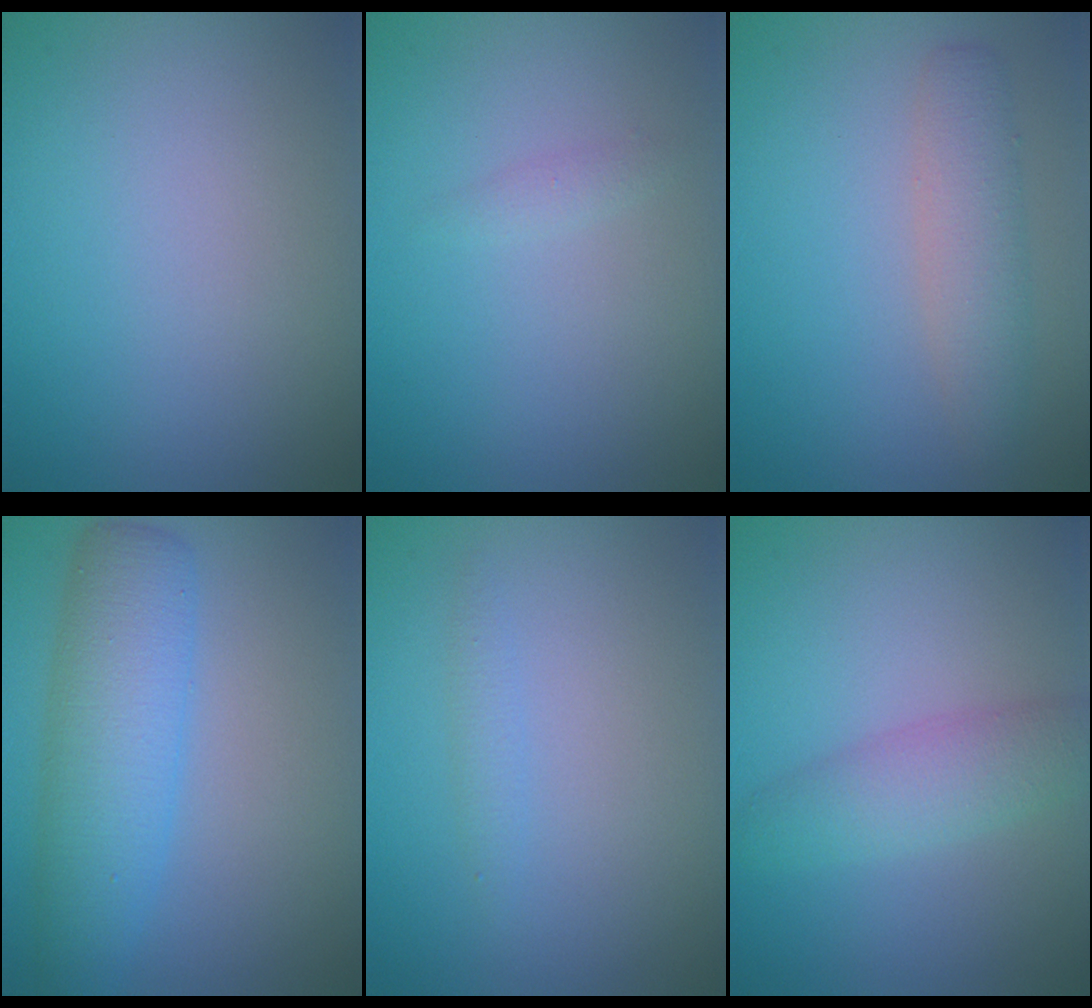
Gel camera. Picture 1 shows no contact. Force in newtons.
{"total": 0.7, "press": 0.7, "slide": 0.0}
{"total": 2.9, "press": 2.9, "slide": 0.1}
{"total": 6.2, "press": 6.2, "slide": 0.2}
{"total": 0.9, "press": 0.9, "slide": 0.0}
{"total": 3.3, "press": 3.3, "slide": 0.1}